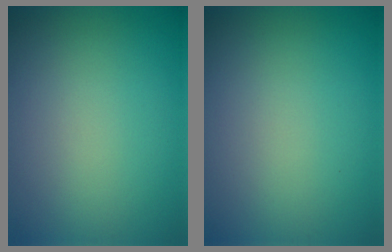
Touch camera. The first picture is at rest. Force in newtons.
{"total": 0.0}